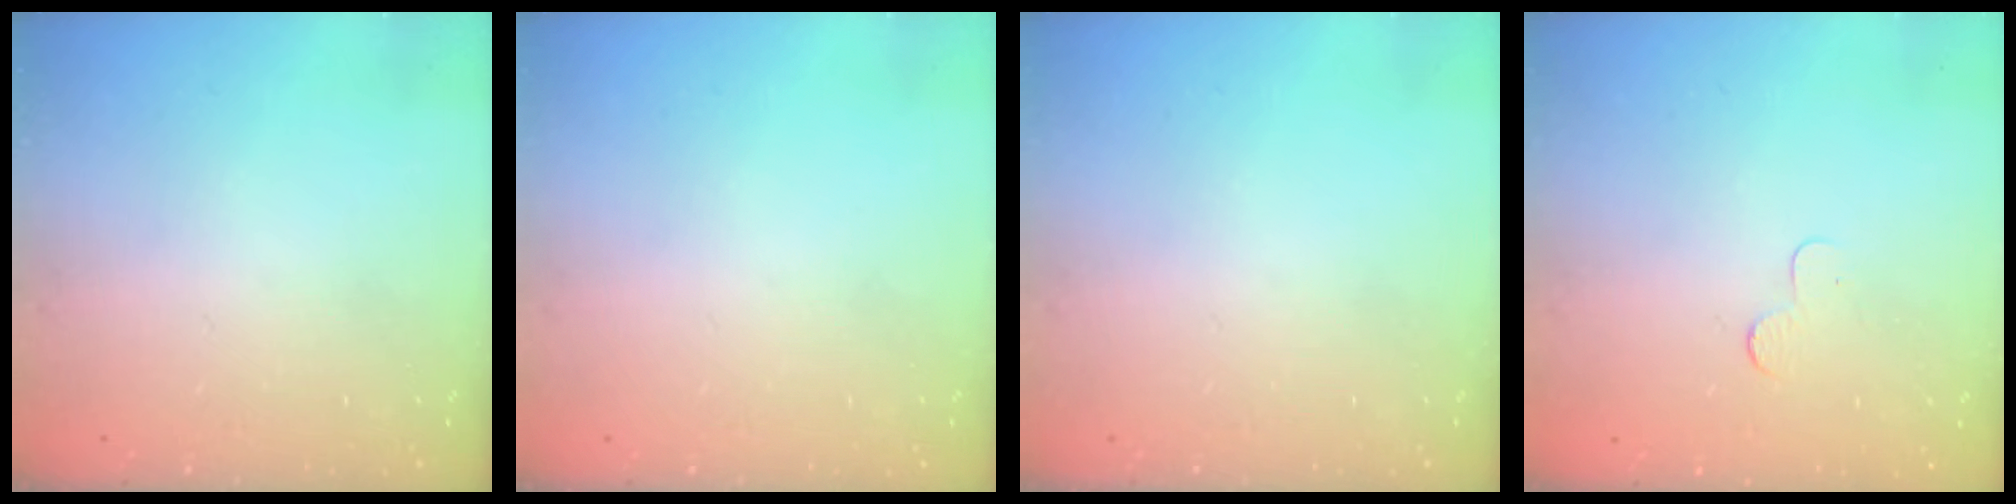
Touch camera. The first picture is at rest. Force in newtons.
{"total": 0.0}
{"total": 0.0}
{"total": 2.3, "press": 2.3, "slide": 0.2}